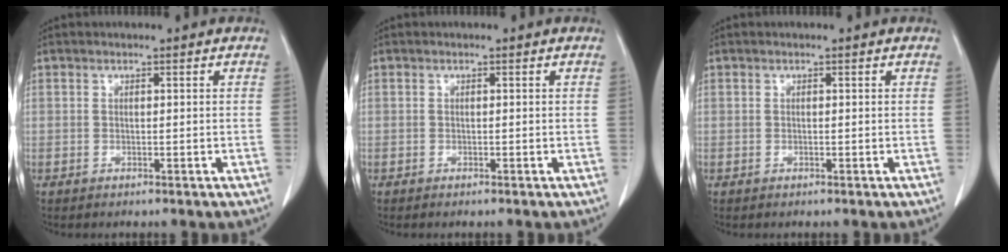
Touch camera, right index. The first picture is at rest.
{"total": 0.0}
{"total": 0.0}